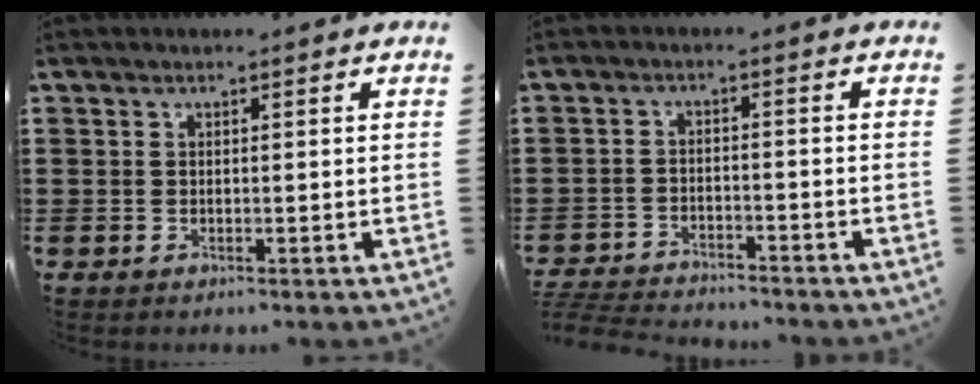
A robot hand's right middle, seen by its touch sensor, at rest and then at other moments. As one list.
[{"total": 4.1, "force": [-4.0, 0.5, 0.2], "torque": [-0.012, 0.003, -0.089]}]